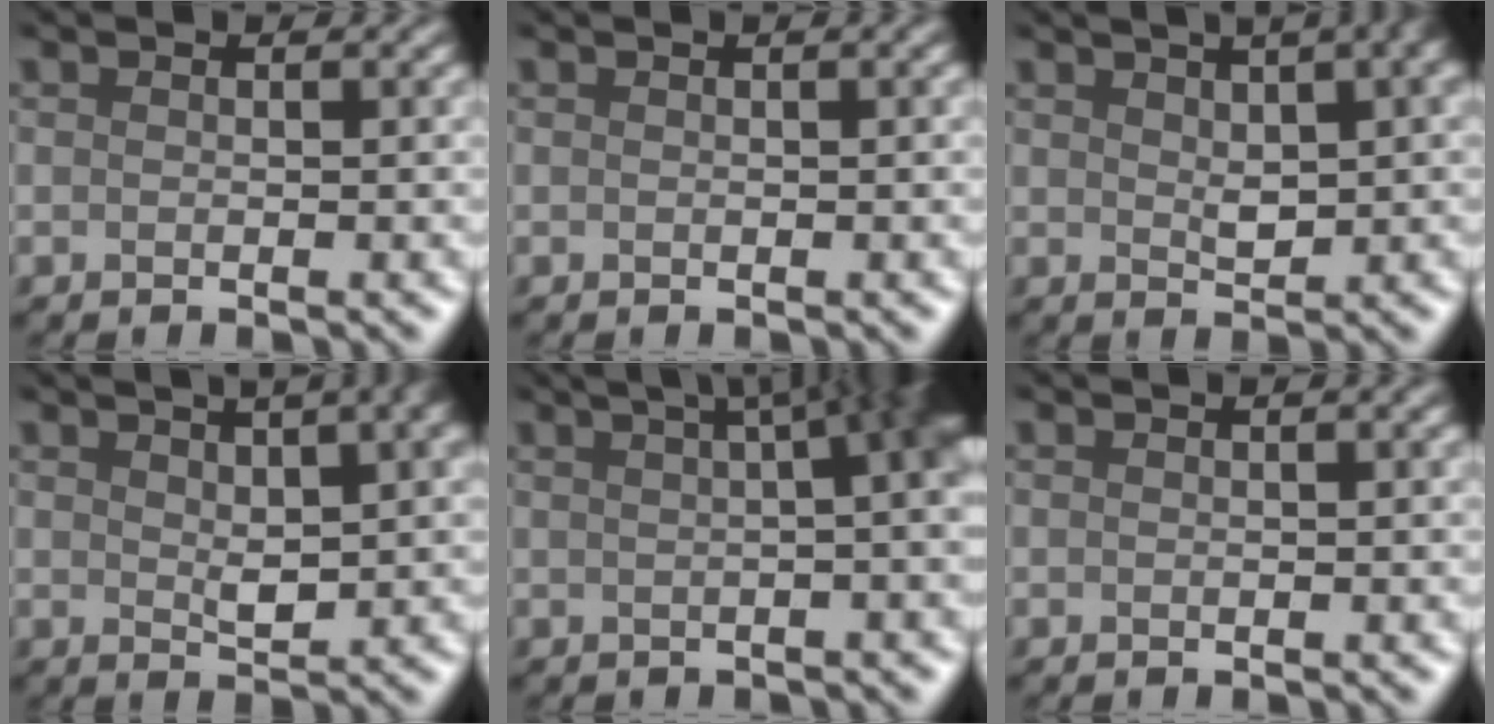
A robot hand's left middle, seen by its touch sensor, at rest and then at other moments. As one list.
[{"total": 1.1, "force": [0.4, 0.6, 0.9], "torque": [-0.004, 0.007, -0.003]}, {"total": 8.8, "force": [3.2, 3.6, 7.4], "torque": [-0.084, 0.043, 0.048]}, {"total": 7.7, "force": [3.2, 2.8, 6.4], "torque": [-0.084, 0.039, 0.052]}, {"total": 12.7, "force": [3.3, 5.1, 11.2], "torque": [-0.087, 0.077, 0.033]}, {"total": 1.4, "force": [0.5, 0.7, 1.1], "torque": [-0.004, 0.008, -0.003]}]